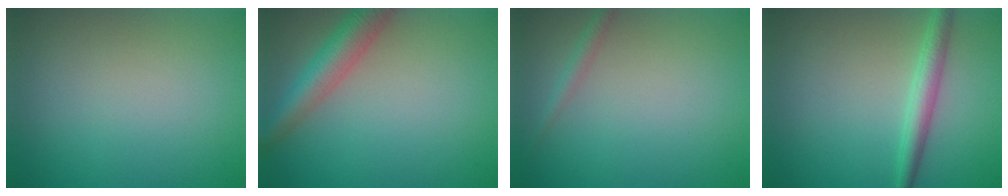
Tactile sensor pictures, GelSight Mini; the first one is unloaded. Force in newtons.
{"total": 4.3, "press": 4.3, "slide": 0.1}
{"total": 1.1, "press": 1.1, "slide": 0.0}
{"total": 2.7, "press": 2.7, "slide": 0.0}